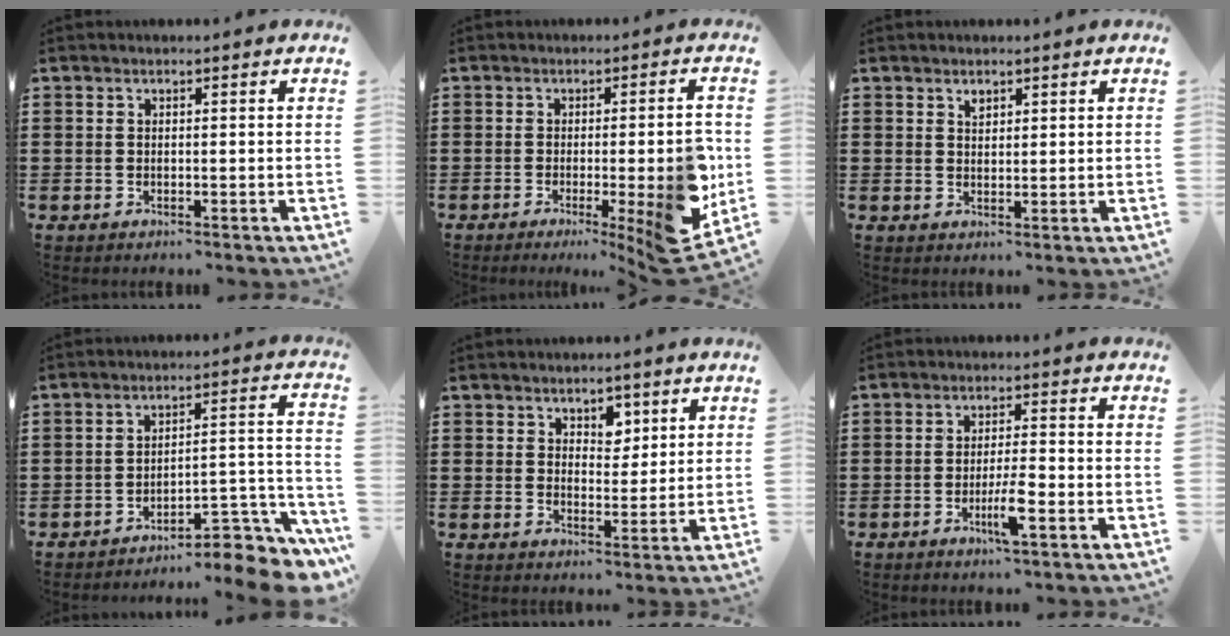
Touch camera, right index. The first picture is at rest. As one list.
[{"total": 9.0, "force": [-2.2, 1.2, 8.6], "torque": [-0.107, -0.029, -0.035]}, {"total": 1.1, "force": [0.9, 0.6, 0.4], "torque": [-0.010, 0.002, 0.017]}, {"total": 7.1, "force": [-6.1, 1.7, 3.3], "torque": [-0.044, 0.005, -0.115]}, {"total": 3.4, "force": [2.3, 2.4, 0.8], "torque": [-0.020, 0.010, 0.040]}, {"total": 4.8, "force": [-2.0, 0.5, 4.3], "torque": [-0.086, -0.011, -0.039]}]